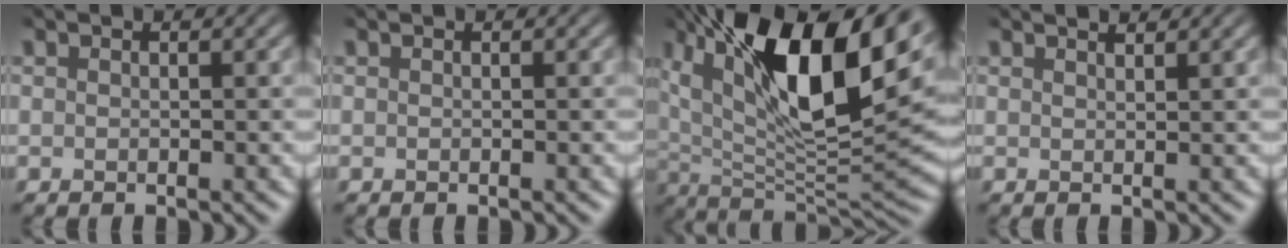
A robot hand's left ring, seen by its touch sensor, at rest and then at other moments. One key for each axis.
{"total": 0.0}
{"total": 16.7, "fx": 6.7, "fy": 6.5, "fz": 13.9, "tx": -0.235, "ty": 0.006, "tz": 0.114}
{"total": 1.7, "fx": 1.5, "fy": 0.3, "fz": 0.6, "tx": -0.005, "ty": 0.001, "tz": 0.015}